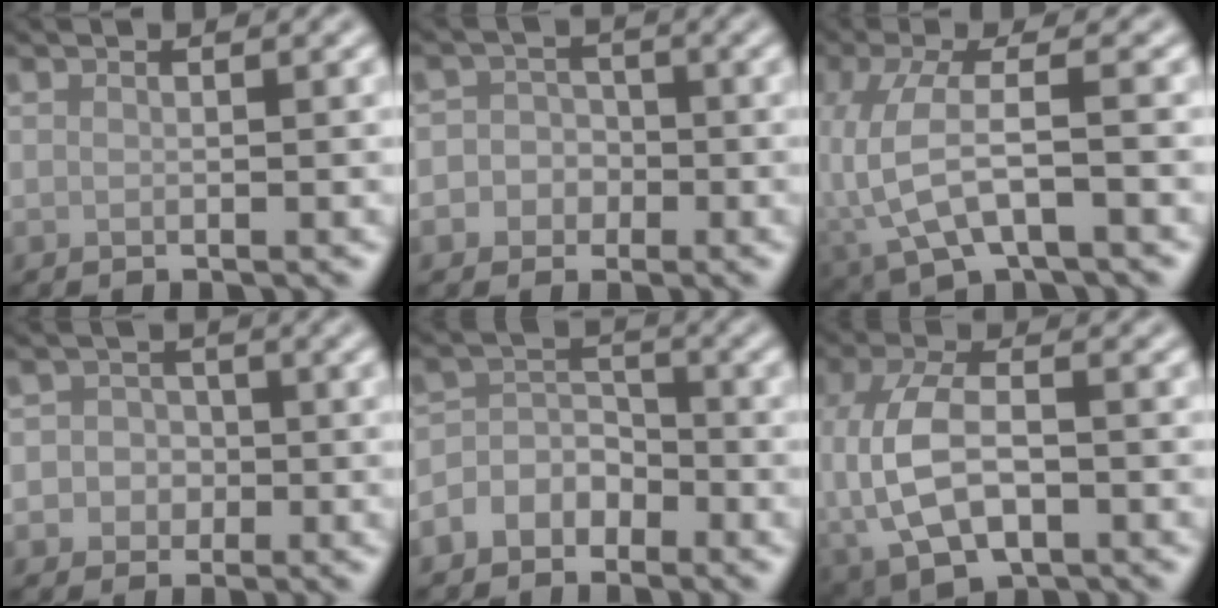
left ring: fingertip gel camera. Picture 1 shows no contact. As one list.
[{"total": 4.1, "force": [-1.3, 3.8, 0.5], "torque": [0.021, 0.009, -0.040]}, {"total": 5.6, "force": [-1.7, 2.1, 4.9], "torque": [-0.119, -0.007, -0.035]}, {"total": 3.1, "force": [-0.6, 3.0, 0.7], "torque": [0.017, 0.010, -0.030]}, {"total": 3.7, "force": [-2.2, 2.8, 1.0], "torque": [0.010, 0.014, -0.060]}, {"total": 8.0, "force": [-2.0, 4.7, 6.2], "torque": [-0.140, -0.008, -0.040]}]